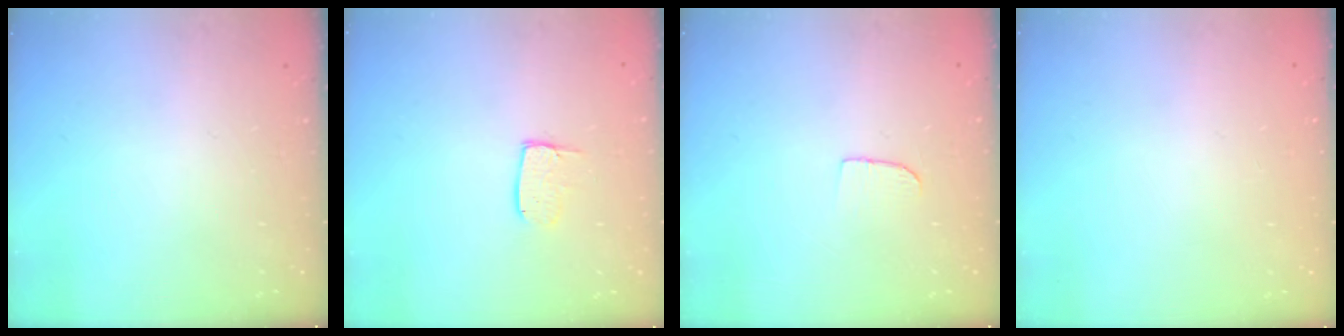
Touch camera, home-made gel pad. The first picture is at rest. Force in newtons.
{"total": 6.7, "press": 6.7, "slide": 0.5}
{"total": 4.6, "press": 4.6, "slide": 0.4}
{"total": 0.0}